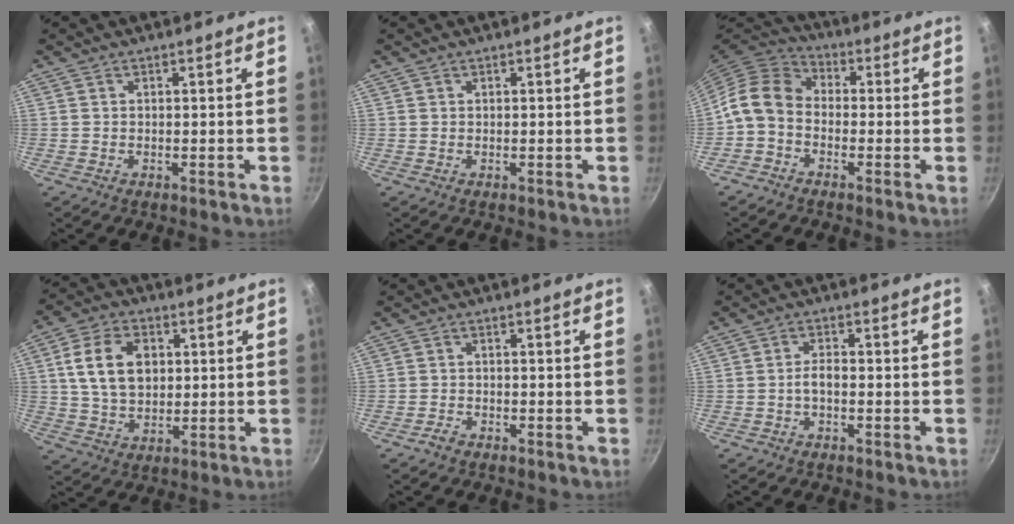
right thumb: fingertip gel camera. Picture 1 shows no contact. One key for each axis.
{"total": 0.0}
{"total": 10.9, "fx": -1.4, "fy": 8.3, "fz": 6.9, "tx": -0.119, "ty": 0.043, "tz": -0.050}
{"total": 11.7, "fx": 2.3, "fy": 8.1, "fz": 8.1, "tx": -0.129, "ty": 0.001, "tz": 0.042}
{"total": 1.5, "fx": -1.2, "fy": 0.7, "fz": 0.5, "tx": -0.012, "ty": 0.013, "tz": -0.023}
{"total": 2.5, "fx": -0.8, "fy": 1.1, "fz": 2.1, "tx": -0.036, "ty": 0.015, "tz": -0.017}